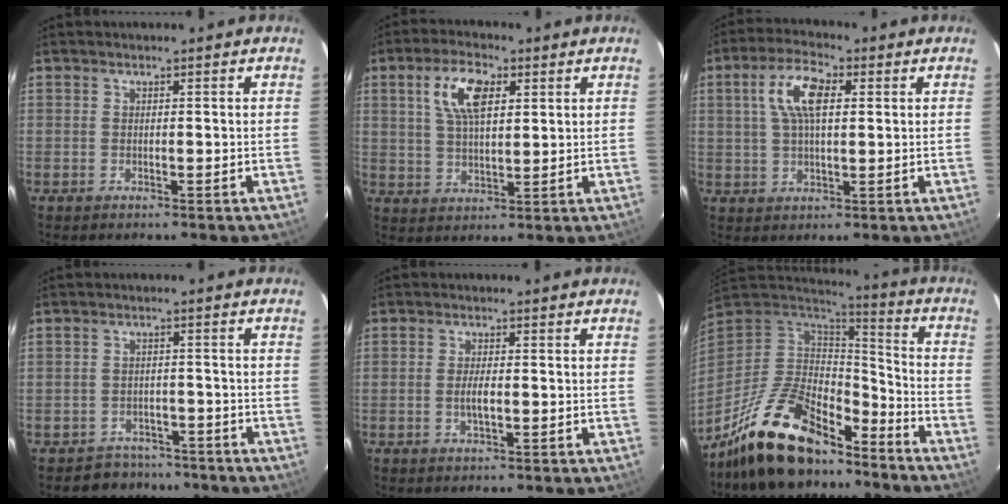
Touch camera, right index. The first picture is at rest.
{"total": 8.9, "force": [3.3, 4.1, 7.1], "torque": [-0.136, 0.016, 0.065]}
{"total": 8.7, "force": [2.3, 3.7, 7.5], "torque": [-0.146, 0.019, 0.042]}
{"total": 5.9, "force": [-4.7, 3.6, -0.4], "torque": [-0.004, 0.024, -0.067]}
{"total": 2.7, "force": [-0.6, 0.8, 2.5], "torque": [-0.048, -0.004, -0.010]}
{"total": 20.2, "force": [-14.9, 7.9, 11.1], "torque": [-0.224, -0.008, -0.250]}